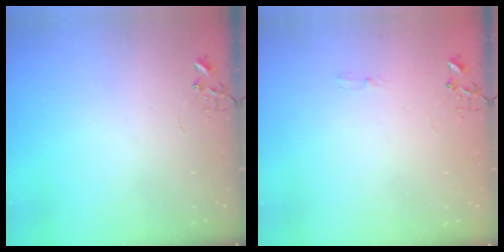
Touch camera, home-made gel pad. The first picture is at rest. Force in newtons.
{"total": 5.5, "press": 5.4, "slide": 0.6}